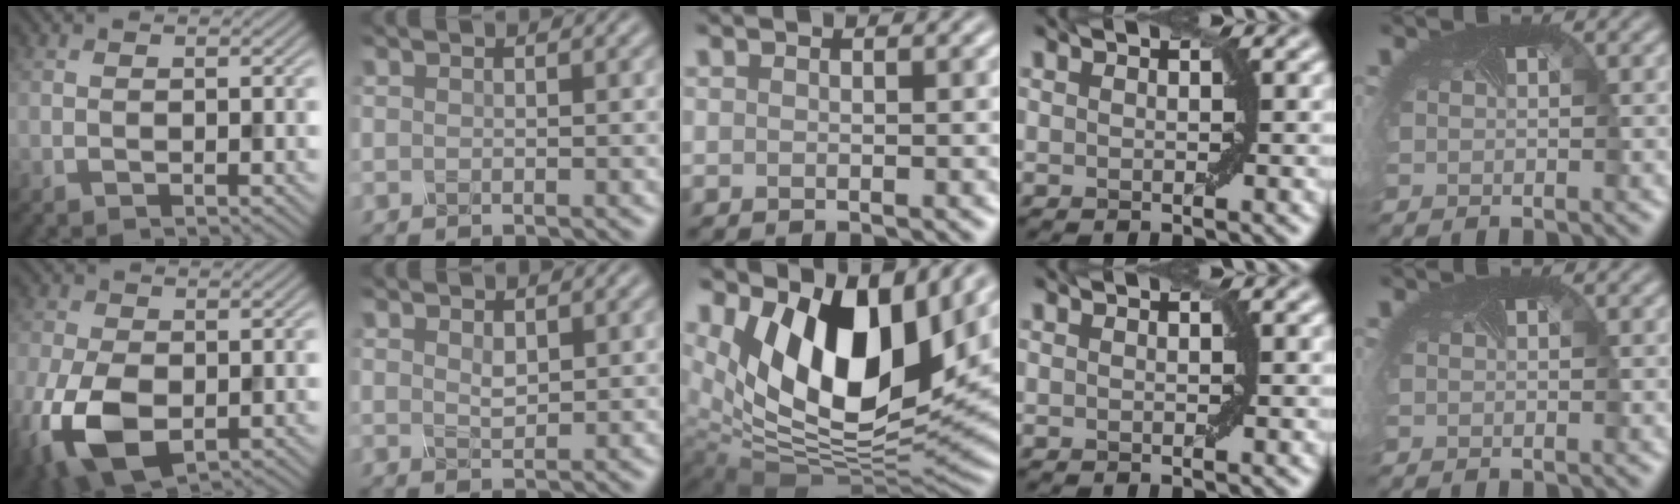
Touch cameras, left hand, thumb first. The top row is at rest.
{"thumb": {"total": 10.4, "force": [-3.2, 6.4, 7.6], "torque": [-0.202, -0.028, -0.057]}, "index": {"total": 1.1, "force": [0.4, 0.6, 0.8], "torque": [-0.018, -0.002, 0.012]}, "middle": {"total": 13.7, "force": [5.6, 7.2, 10.1], "torque": [-0.175, -0.012, 0.104]}}